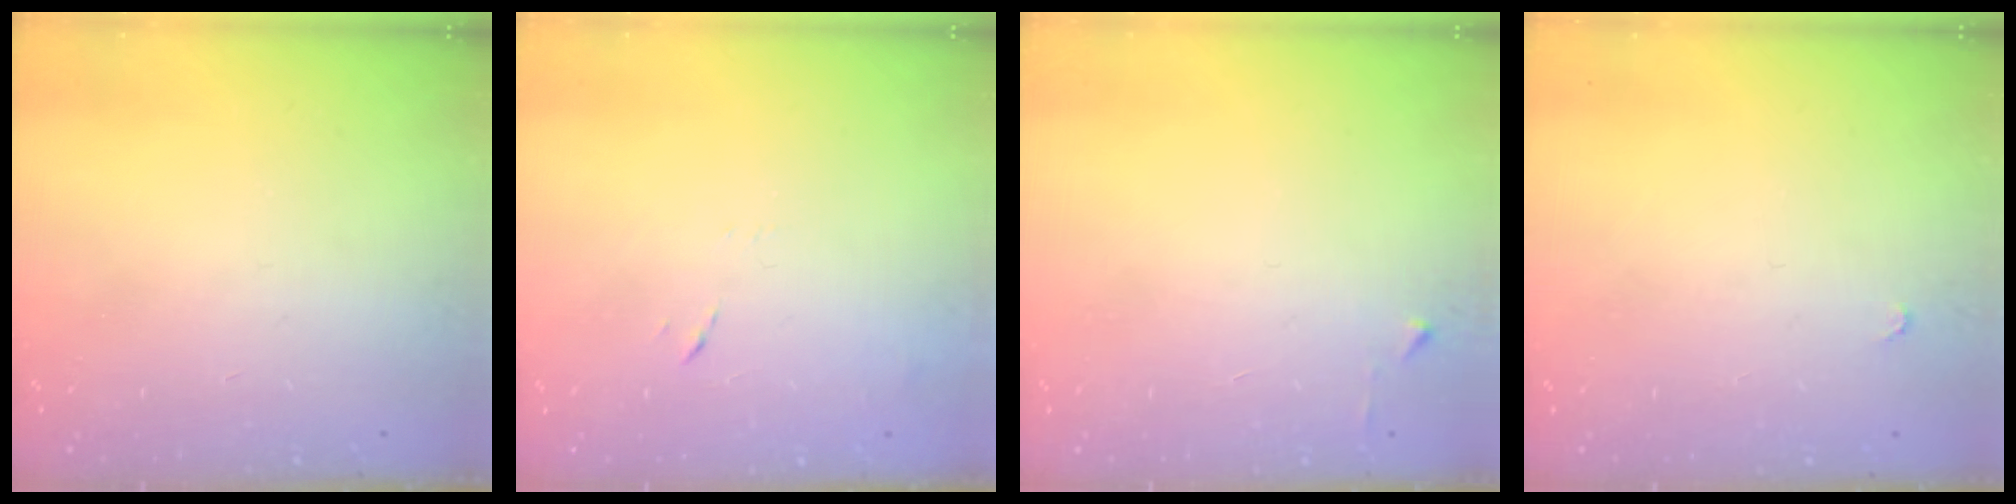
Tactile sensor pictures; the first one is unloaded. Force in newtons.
{"total": 7.2, "press": 7.2, "slide": 0.6}
{"total": 2.4, "press": 2.4, "slide": 0.3}
{"total": 2.8, "press": 2.8, "slide": 0.4}